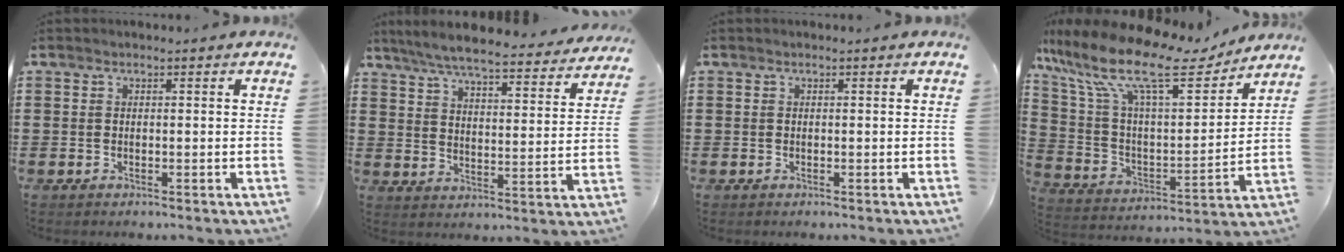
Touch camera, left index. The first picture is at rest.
{"total": 6.6, "force": [6.1, 0.0, 2.4], "torque": [-0.073, -0.042, 0.104]}
{"total": 0.0}
{"total": 14.9, "force": [10.7, 3.7, 9.8], "torque": [-0.230, -0.054, 0.178]}